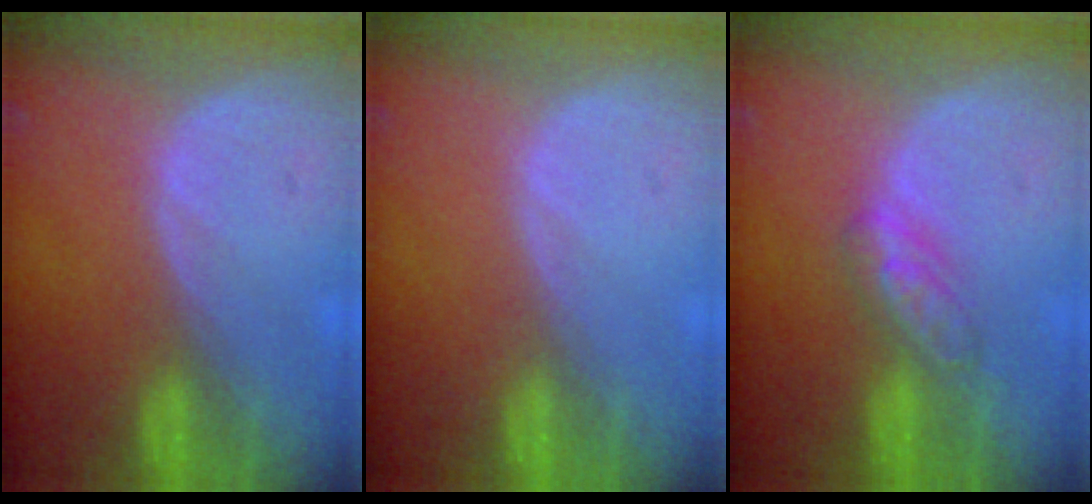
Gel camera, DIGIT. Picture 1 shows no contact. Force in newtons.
{"total": 0.0}
{"total": 4.6, "press": 4.5, "slide": 1.0}